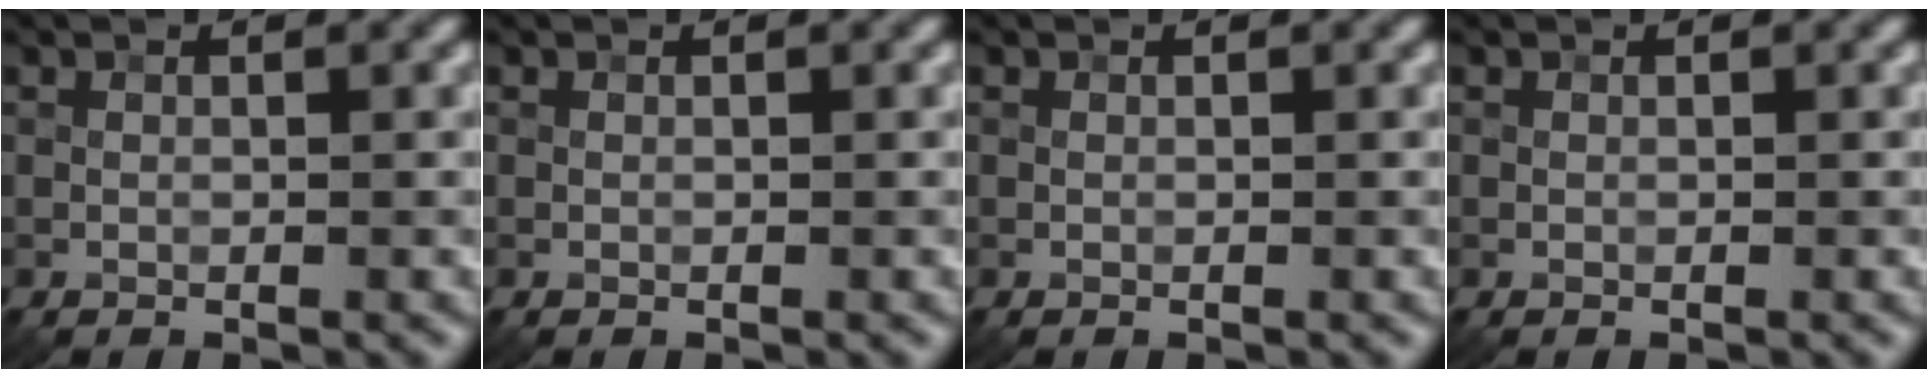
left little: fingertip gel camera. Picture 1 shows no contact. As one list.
[{"total": 0.0}, {"total": 0.0}, {"total": 0.0}]